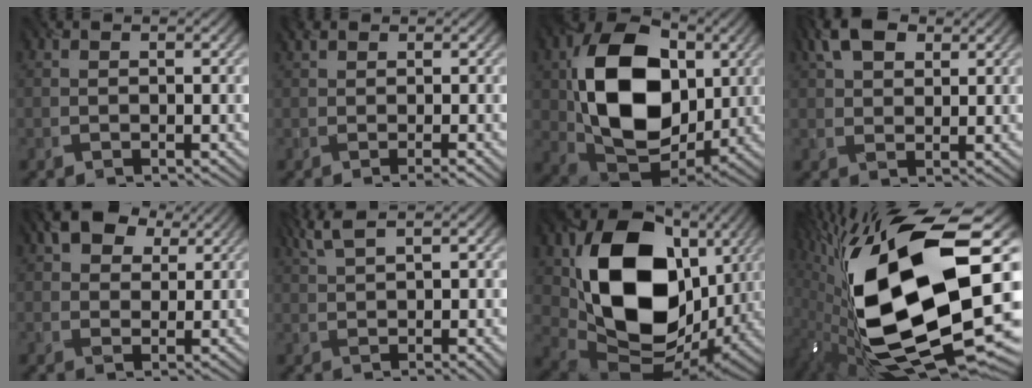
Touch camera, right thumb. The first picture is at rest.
{"total": 2.0, "force": [0.0, 0.5, 2.0], "torque": [-0.030, 0.009, -0.004]}
{"total": 15.8, "force": [2.1, 11.4, 10.7], "torque": [-0.214, 0.002, 0.045]}
{"total": 4.6, "force": [2.8, 2.9, 2.2], "torque": [-0.054, 0.011, 0.049]}
{"total": 5.7, "force": [3.5, 4.0, 2.2], "torque": [-0.040, 0.005, 0.058]}
{"total": 5.5, "force": [2.5, 1.2, 4.8], "torque": [-0.077, 0.019, 0.051]}
{"total": 17.8, "force": [3.1, 13.1, 11.7], "torque": [-0.237, -0.033, 0.074]}
{"total": 20.9, "force": [1.2, 10.6, 18.0], "torque": [-0.394, -0.063, 0.045]}